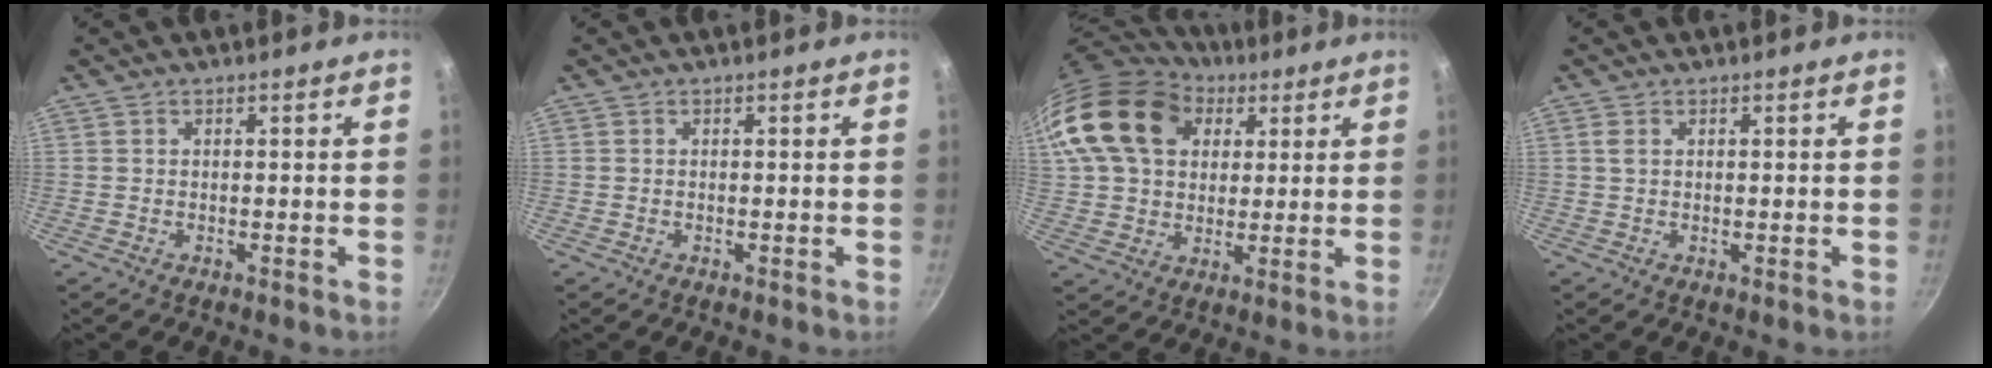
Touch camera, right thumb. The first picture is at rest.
{"total": 0.0}
{"total": 21.4, "force": [7.4, 15.5, 12.7], "torque": [-0.232, 0.012, 0.128]}
{"total": 1.2, "force": [0.4, 0.6, 0.9], "torque": [-0.017, 0.001, 0.007]}